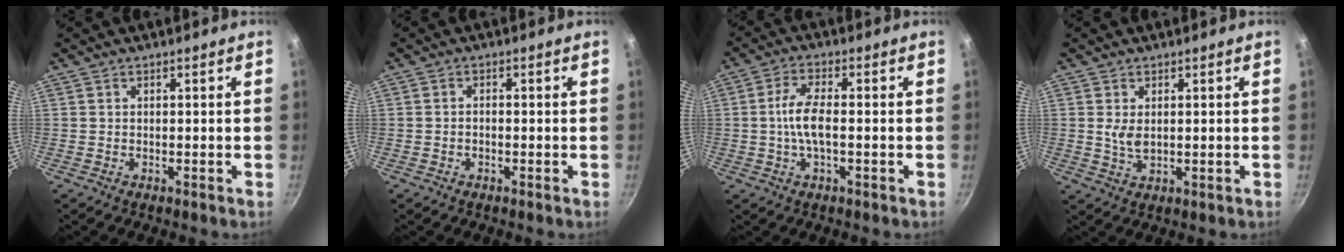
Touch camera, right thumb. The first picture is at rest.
{"total": 1.1, "force": [-0.5, 0.7, 0.7], "torque": [-0.015, 0.009, -0.010]}
{"total": 6.3, "force": [-0.5, 2.4, 5.9], "torque": [-0.123, 0.014, -0.017]}
{"total": 3.4, "force": [0.6, 1.9, 2.8], "torque": [-0.052, -0.008, 0.018]}